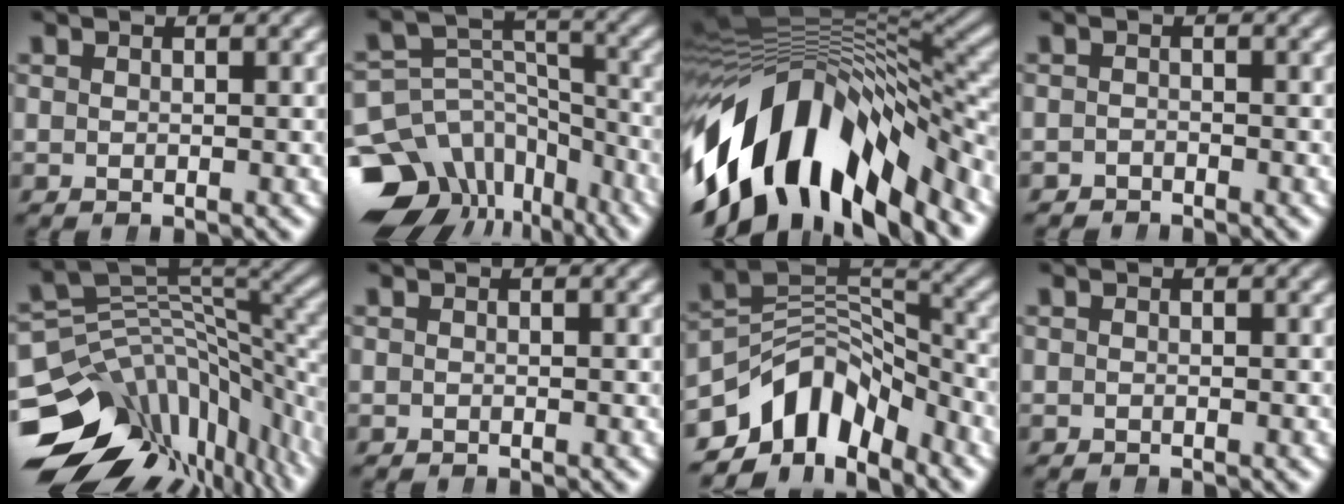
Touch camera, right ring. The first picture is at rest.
{"total": 12.5, "force": [-5.4, 9.4, 6.1], "torque": [-0.105, -0.048, -0.083]}
{"total": 18.3, "force": [-6.2, 10.5, 13.7], "torque": [-0.238, 0.001, -0.092]}
{"total": 1.4, "force": [-1.3, 0.2, -0.6], "torque": [0.005, -0.012, -0.018]}
{"total": 16.4, "force": [-6.1, 11.1, 10.4], "torque": [-0.164, -0.056, -0.077]}
{"total": 0.0}
{"total": 11.1, "force": [-4.1, 7.9, 6.6], "torque": [-0.119, -0.026, -0.063]}
{"total": 0.0}